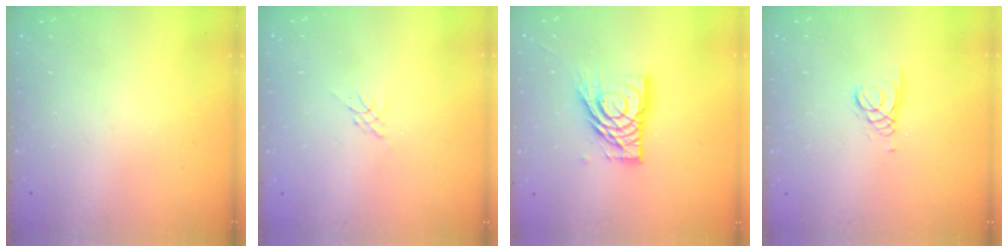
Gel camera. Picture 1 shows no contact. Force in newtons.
{"total": 0.0}
{"total": 14.2, "press": 14.1, "slide": 1.6}
{"total": 1.5, "press": 1.5, "slide": 0.1}